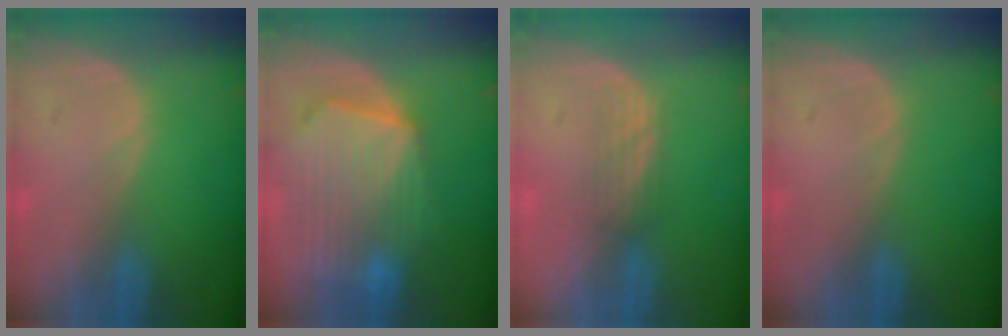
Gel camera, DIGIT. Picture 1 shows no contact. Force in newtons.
{"total": 10.8, "press": 9.5, "slide": 5.2}
{"total": 2.3, "press": 2.2, "slide": 0.3}
{"total": 0.0}